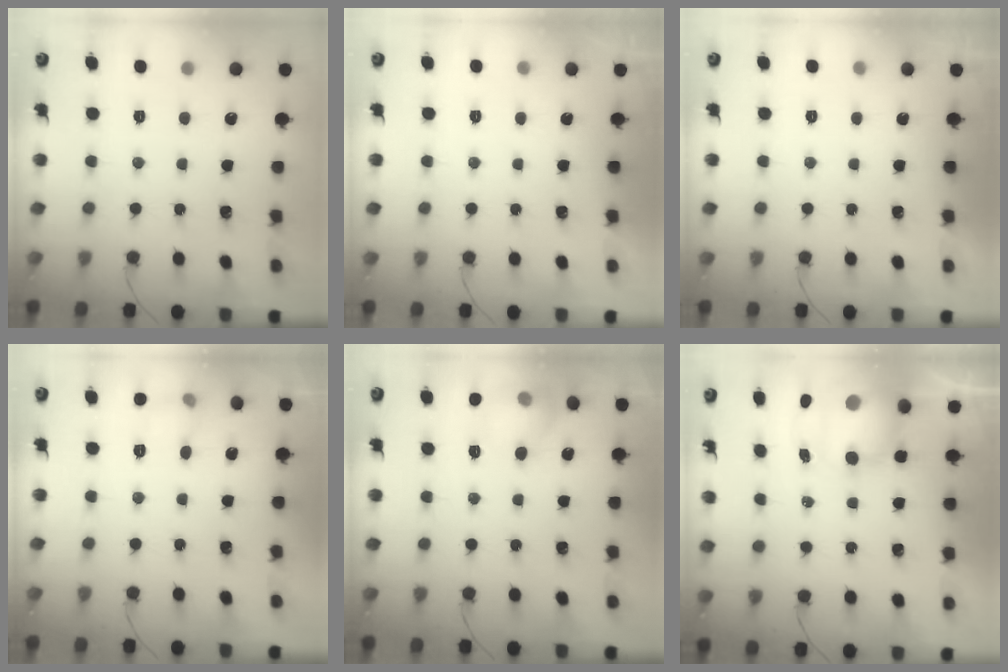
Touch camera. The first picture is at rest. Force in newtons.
{"total": 0.0}
{"total": 0.0}
{"total": 6.9, "press": 6.7, "slide": 1.7}
{"total": 11.2, "press": 11.2, "slide": 0.8}
{"total": 9.8, "press": 9.4, "slide": 2.6}